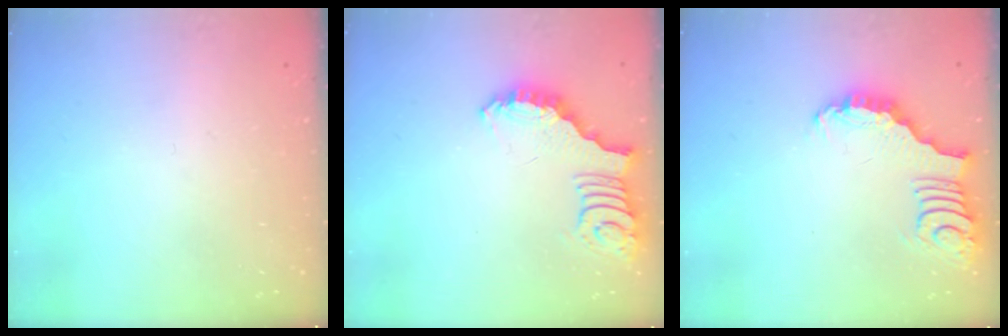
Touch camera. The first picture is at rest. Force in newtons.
{"total": 2.6, "press": 2.5, "slide": 0.6}
{"total": 3.4, "press": 3.4, "slide": 0.5}